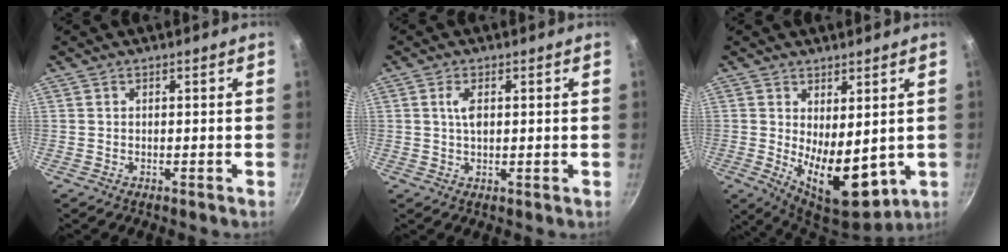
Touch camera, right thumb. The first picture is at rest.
{"total": 3.2, "force": [0.7, 1.5, 2.8], "torque": [-0.051, 0.004, 0.014]}
{"total": 12.4, "force": [0.0, 6.3, 10.6], "torque": [-0.137, -0.034, 0.020]}